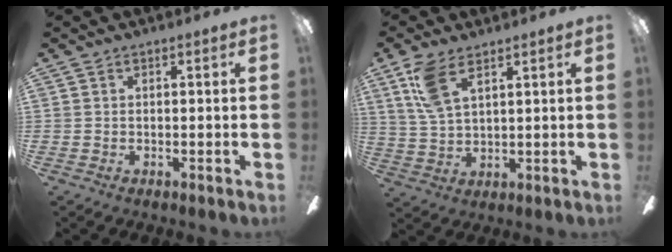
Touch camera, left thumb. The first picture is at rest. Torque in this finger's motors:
{"motor_torque": [0.13, 0.16, -0.67, 0.19, -0.01]}